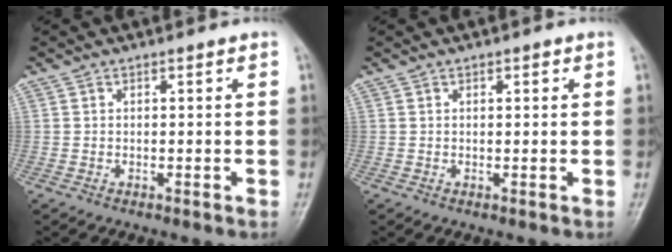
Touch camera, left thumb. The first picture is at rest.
{"total": 1.0, "force": [0.5, 0.5, 0.7], "torque": [-0.007, 0.001, 0.005]}